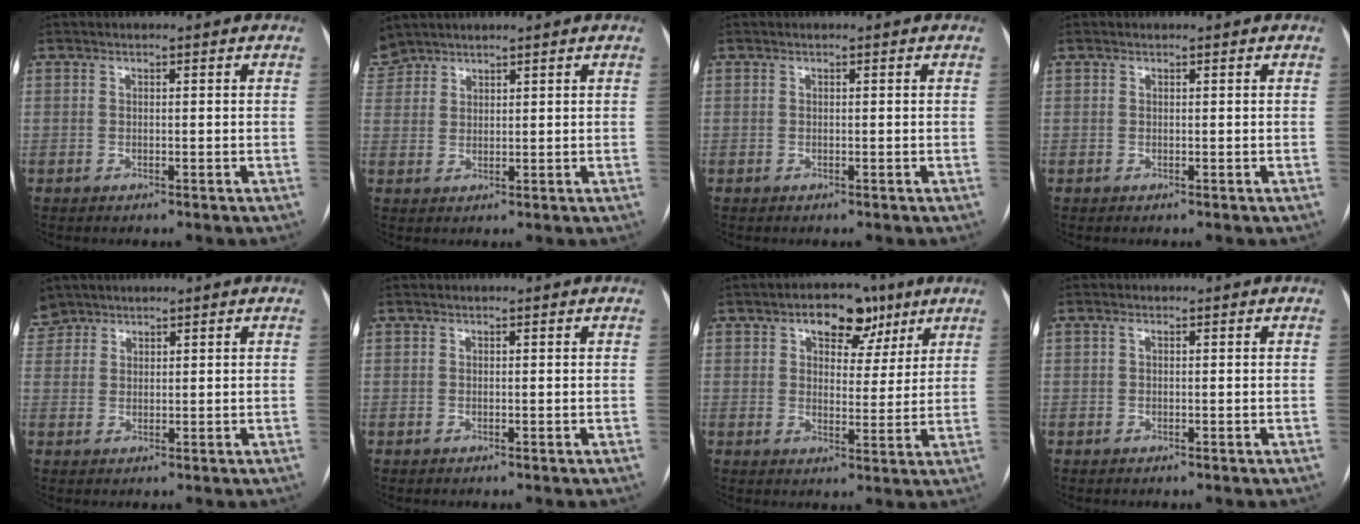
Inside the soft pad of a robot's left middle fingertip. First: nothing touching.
{"total": 4.9, "force": [4.3, 2.2, 0.4], "torque": [-0.011, 0.016, 0.090]}
{"total": 0.0}
{"total": 2.7, "force": [-1.1, -2.1, -1.3], "torque": [0.013, -0.003, -0.011]}
{"total": 4.5, "force": [3.6, 2.7, 0.0], "torque": [0.004, 0.012, 0.073]}
{"total": 0.0}
{"total": 7.9, "force": [4.6, 4.6, 4.5], "torque": [-0.054, 0.020, 0.068]}
{"total": 2.4, "force": [-1.0, -2.0, -0.9], "torque": [0.006, -0.005, -0.012]}